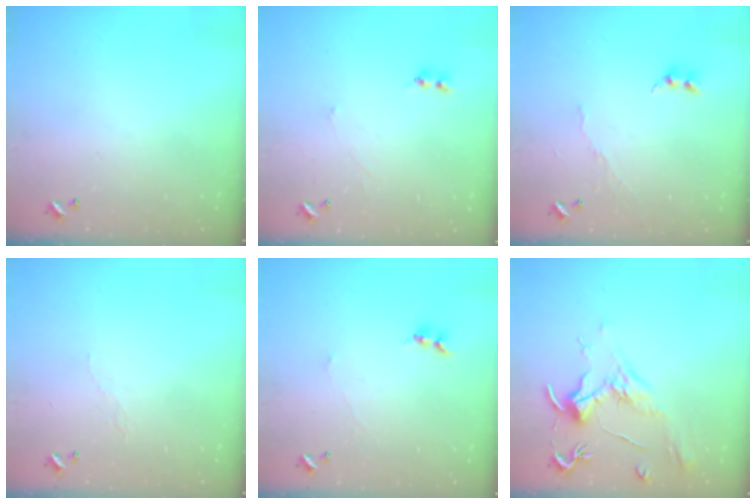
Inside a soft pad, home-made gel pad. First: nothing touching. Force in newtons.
{"total": 1.6, "press": 1.5, "slide": 0.5}
{"total": 5.6, "press": 5.6, "slide": 0.4}
{"total": 2.9, "press": 2.9, "slide": 0.5}
{"total": 1.4, "press": 1.3, "slide": 0.4}
{"total": 1.9, "press": 1.7, "slide": 0.9}